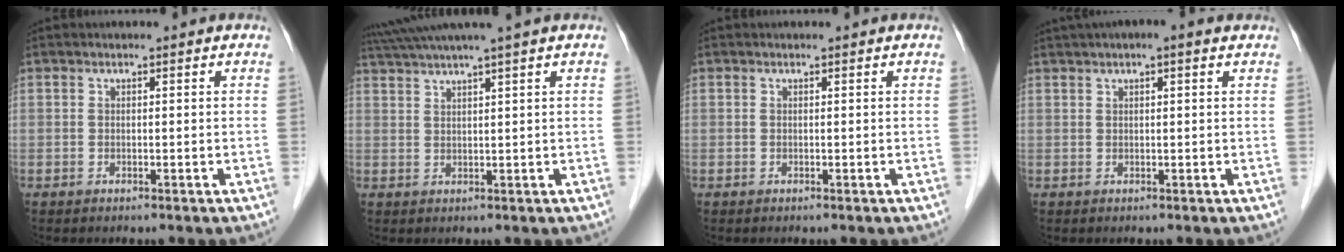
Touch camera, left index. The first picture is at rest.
{"total": 6.8, "force": [5.5, -1.8, 3.6], "torque": [-0.059, 0.025, 0.094]}
{"total": 0.0}
{"total": 5.2, "force": [3.4, 0.9, 3.8], "torque": [-0.063, 0.034, 0.050]}